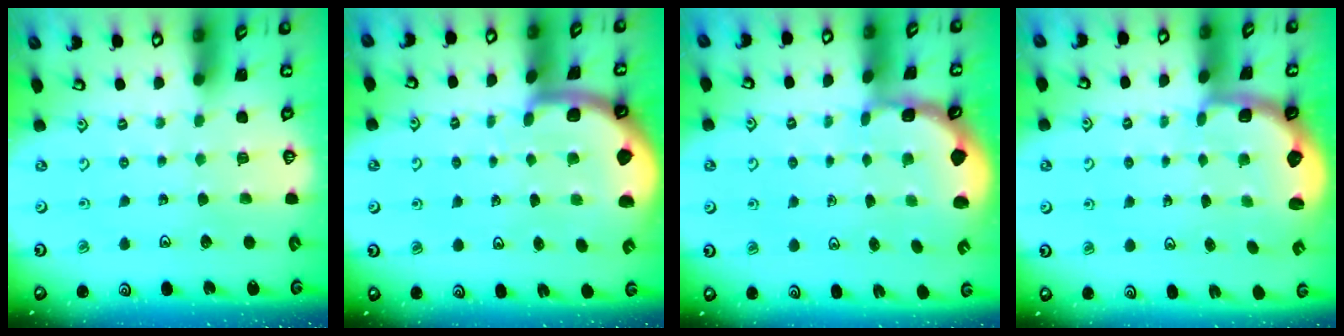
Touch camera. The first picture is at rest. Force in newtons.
{"total": 2.5, "press": 2.4, "slide": 0.5}
{"total": 1.2, "press": 1.1, "slide": 0.4}
{"total": 2.8, "press": 1.7, "slide": 2.2}